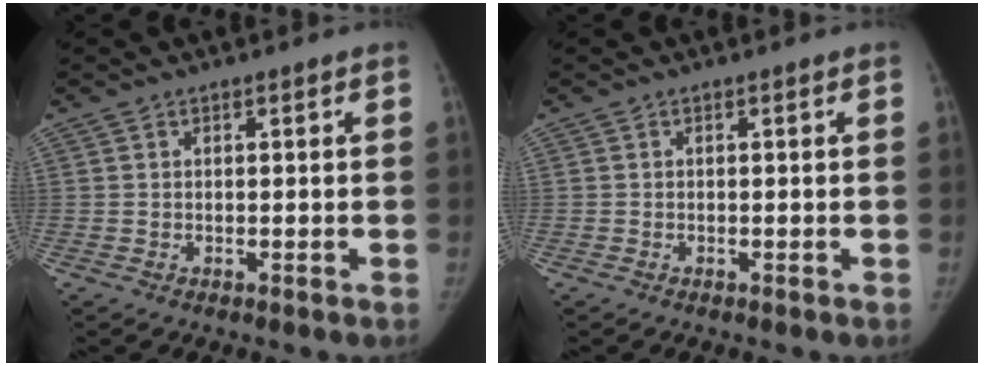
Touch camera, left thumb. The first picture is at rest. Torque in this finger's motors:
{"motor_torque": [0.01, 0.01, 0.12, -0.11, 0.00]}